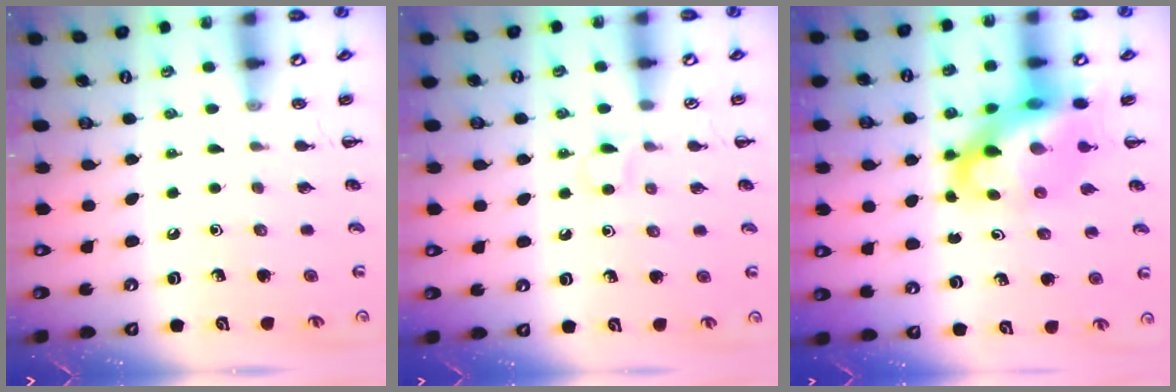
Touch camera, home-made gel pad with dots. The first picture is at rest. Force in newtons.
{"total": 3.2, "press": 3.0, "slide": 1.1}
{"total": 10.1, "press": 9.8, "slide": 2.5}